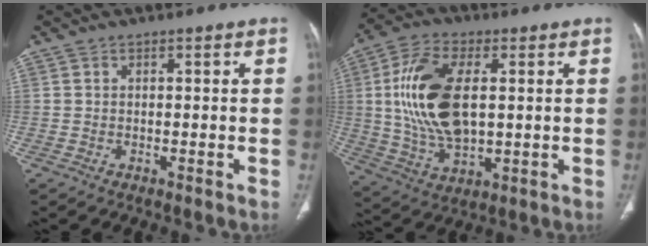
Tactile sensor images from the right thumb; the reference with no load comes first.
{"total": 17.3, "force": [2.2, 9.2, 14.5], "torque": [-0.286, -0.003, 0.047]}